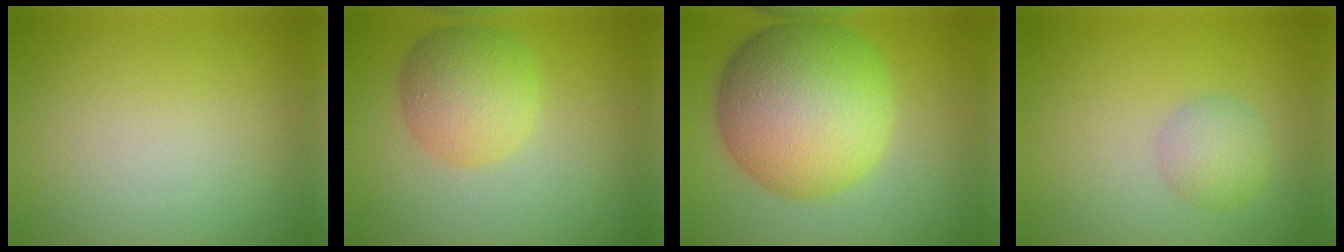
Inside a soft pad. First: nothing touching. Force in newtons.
{"total": 4.8, "press": 4.8, "slide": 0.1}
{"total": 12.4, "press": 12.4, "slide": 0.1}
{"total": 2.3, "press": 2.3, "slide": 0.0}